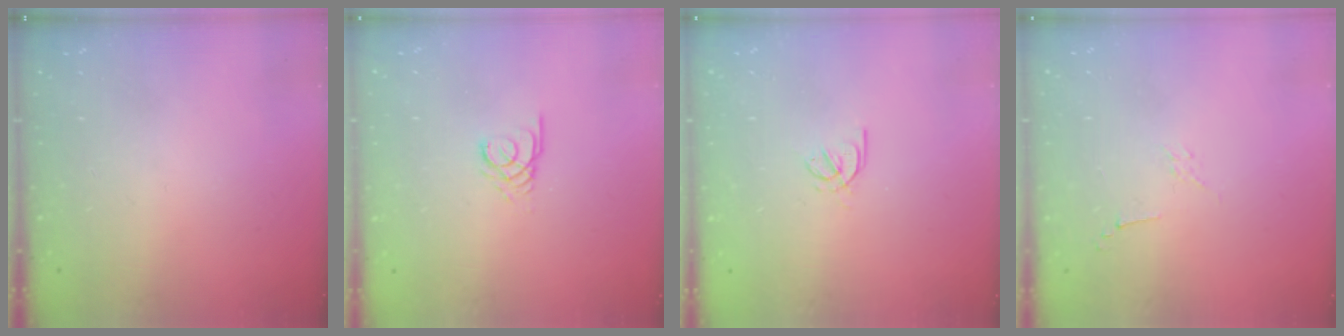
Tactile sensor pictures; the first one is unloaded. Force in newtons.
{"total": 2.7, "press": 2.7, "slide": 0.3}
{"total": 1.7, "press": 1.6, "slide": 0.5}
{"total": 3.3, "press": 3.2, "slide": 0.8}